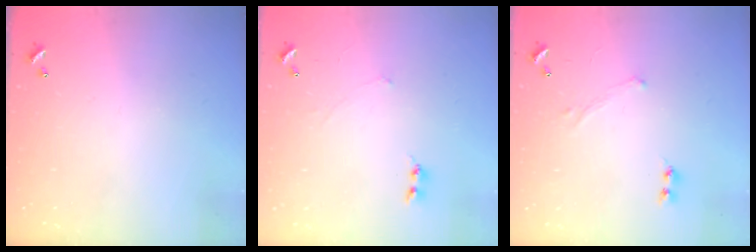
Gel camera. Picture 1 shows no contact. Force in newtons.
{"total": 1.6, "press": 1.5, "slide": 0.5}
{"total": 0.7, "press": 0.7, "slide": 0.3}